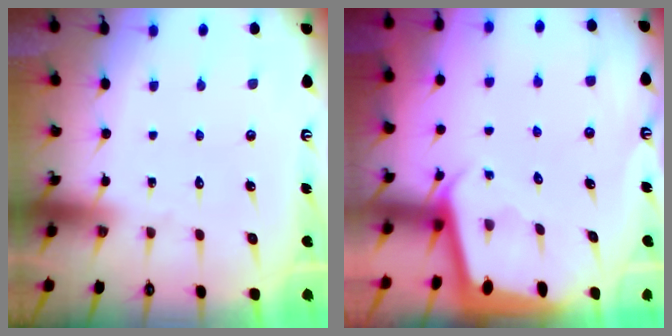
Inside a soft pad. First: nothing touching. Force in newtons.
{"total": 1.9, "press": 1.9, "slide": 0.1}